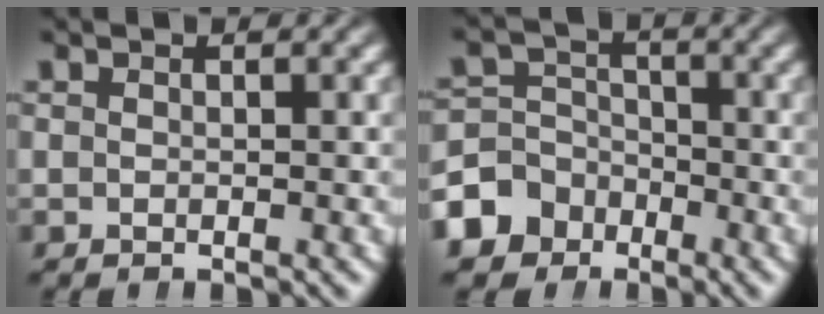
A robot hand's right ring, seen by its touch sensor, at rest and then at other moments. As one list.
[{"total": 6.3, "force": [-3.3, 5.2, 1.6], "torque": [-0.029, -0.027, -0.048]}]